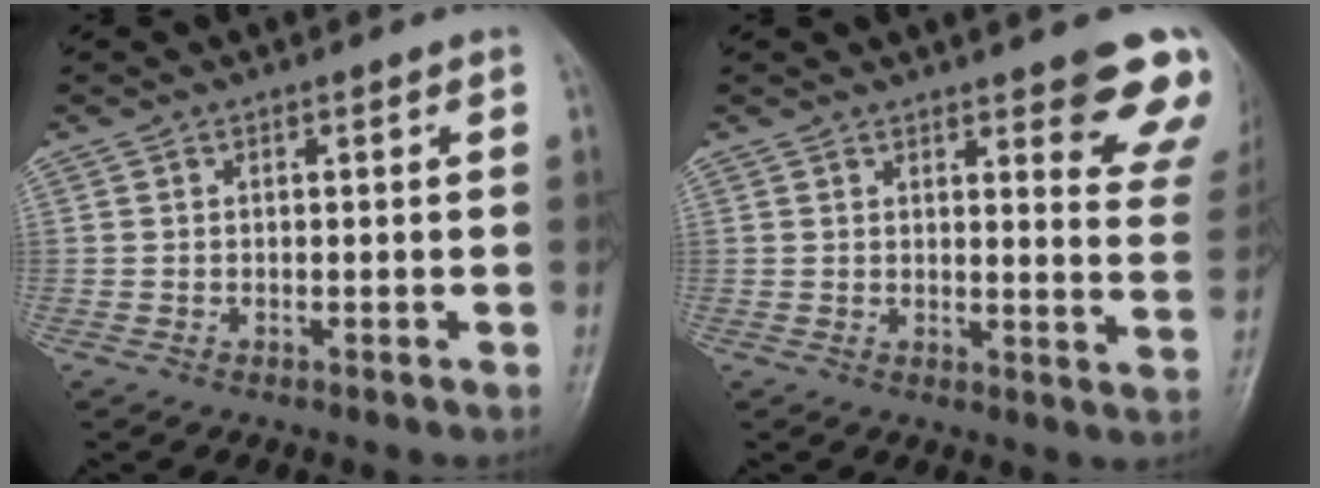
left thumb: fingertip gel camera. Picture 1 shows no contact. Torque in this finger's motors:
{"motor_torque": [2.45, 2.56, 1.32, -1.45, 0.27]}